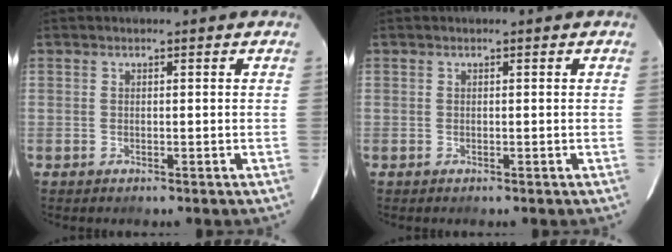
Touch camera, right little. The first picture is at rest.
{"total": 0.0}